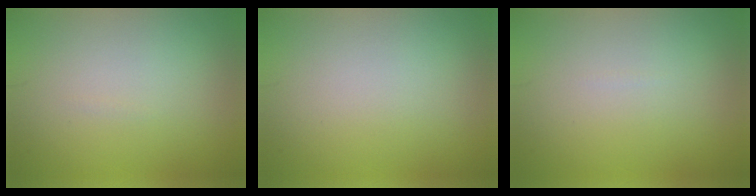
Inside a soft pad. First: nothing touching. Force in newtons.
{"total": 0.0}
{"total": 0.0}